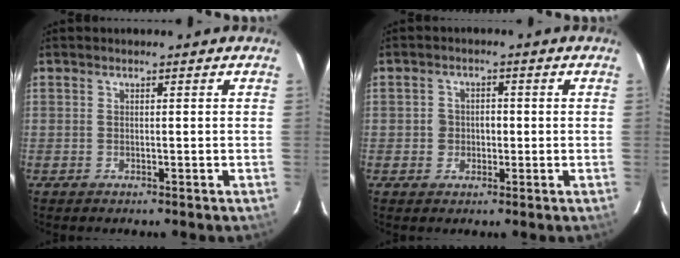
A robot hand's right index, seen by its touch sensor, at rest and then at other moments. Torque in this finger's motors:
{"motor_torque": [0.03, 0.02, 0.01, 0.03]}